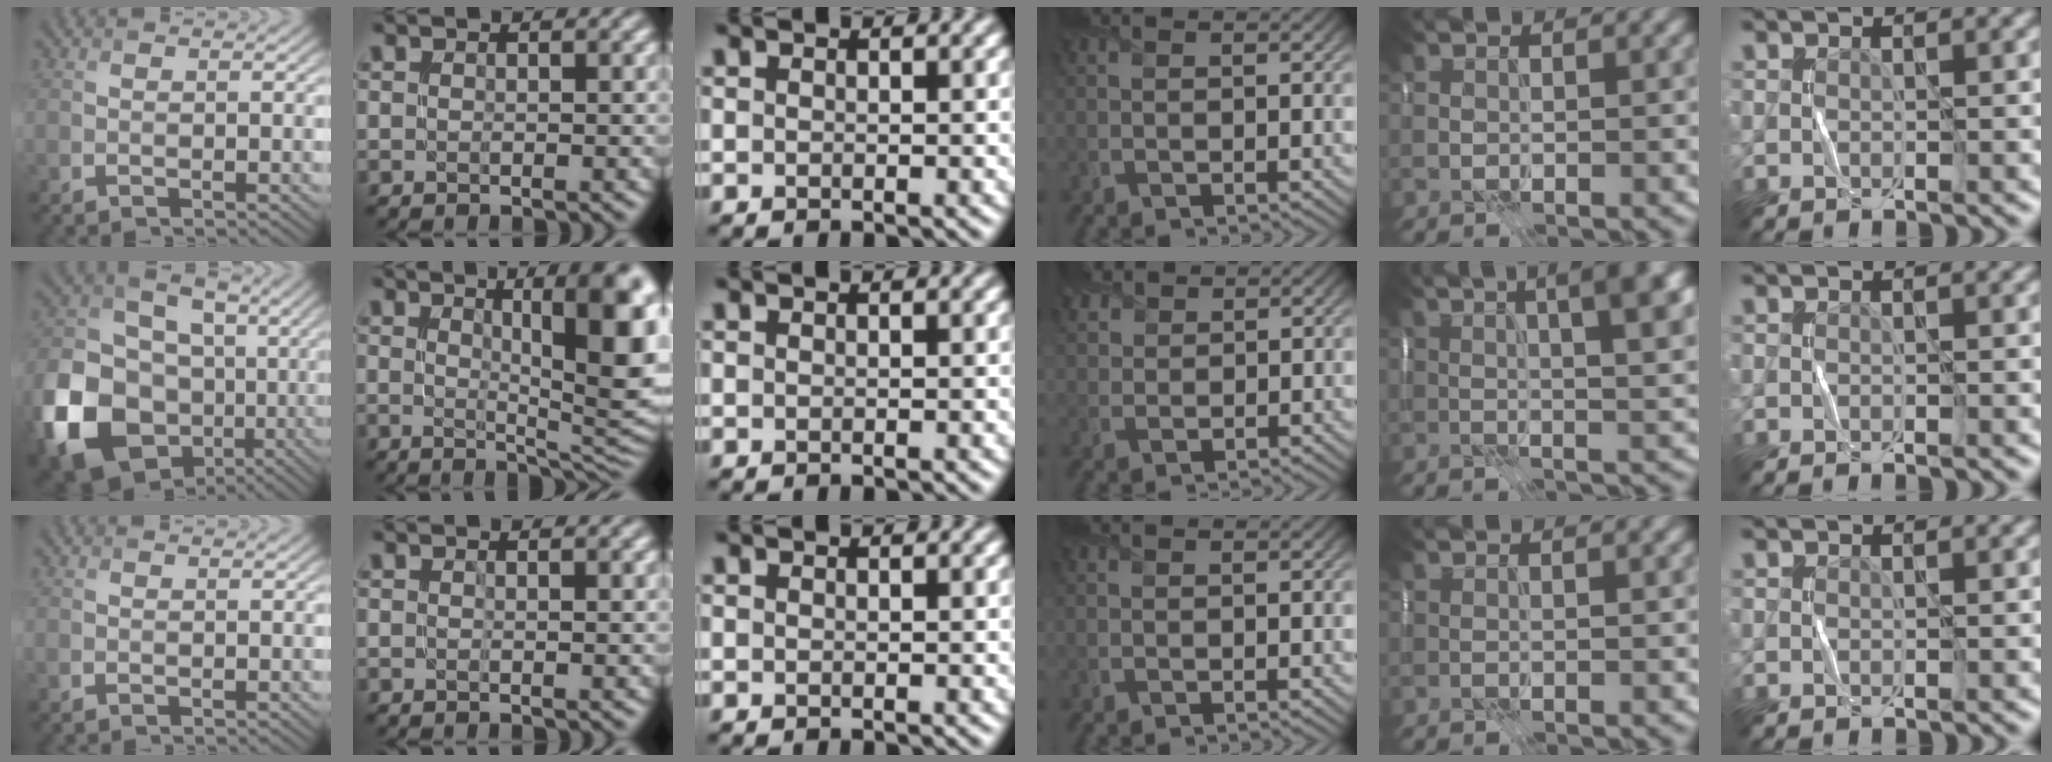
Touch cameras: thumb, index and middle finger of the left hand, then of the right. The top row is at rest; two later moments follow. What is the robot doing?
{"motion": "fold", "object": "scarf"}